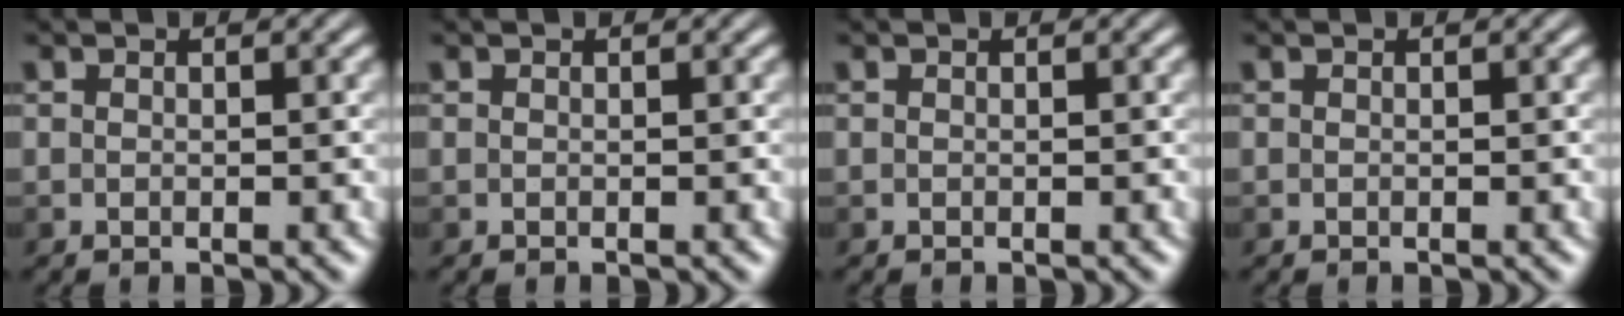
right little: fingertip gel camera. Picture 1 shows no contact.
{"total": 0.0}
{"total": 0.0}
{"total": 0.0}